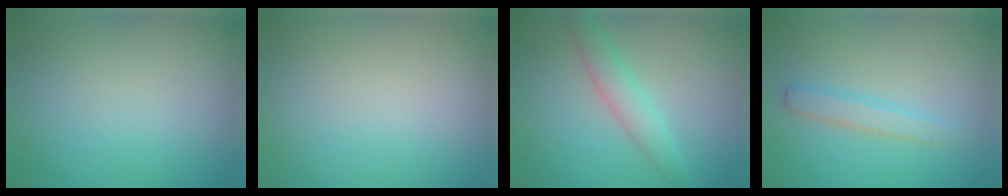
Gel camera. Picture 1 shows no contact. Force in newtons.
{"total": 0.0}
{"total": 2.9, "press": 2.8, "slide": 0.1}
{"total": 2.0, "press": 2.0, "slide": 0.0}